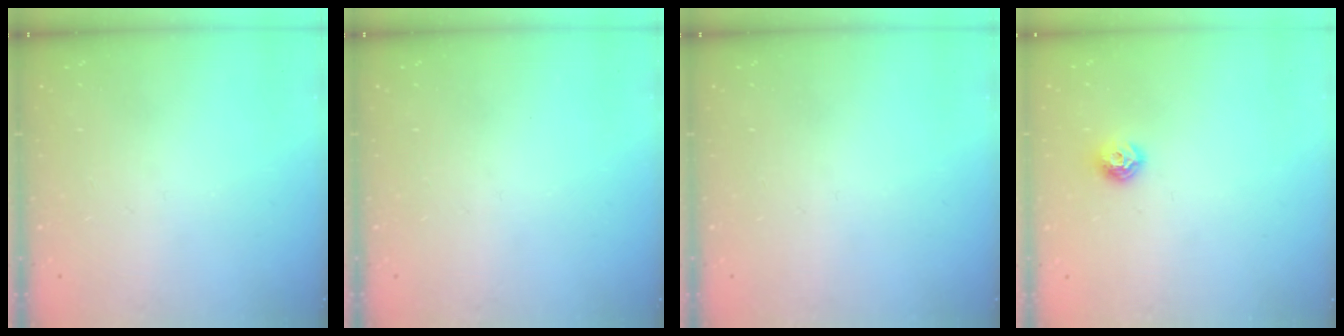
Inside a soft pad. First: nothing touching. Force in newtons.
{"total": 0.0}
{"total": 0.0}
{"total": 7.0, "press": 6.9, "slide": 0.9}